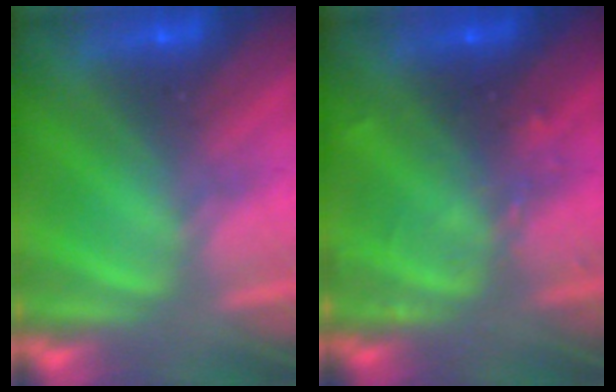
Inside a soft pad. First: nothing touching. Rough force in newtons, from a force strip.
{"total": 2.4}